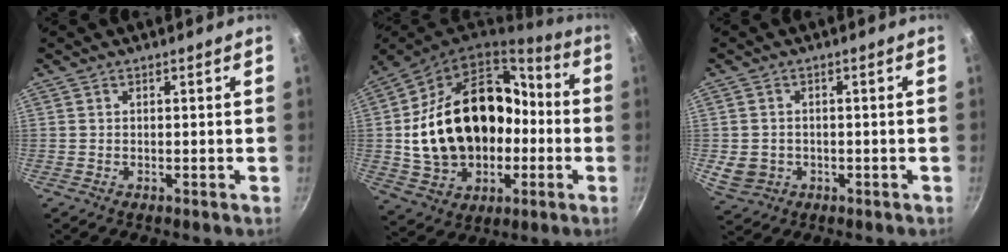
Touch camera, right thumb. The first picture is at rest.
{"total": 27.2, "force": [-1.6, 19.8, 18.6], "torque": [-0.288, 0.066, -0.003]}
{"total": 5.1, "force": [-1.0, 4.4, 2.4], "torque": [-0.038, 0.006, -0.005]}